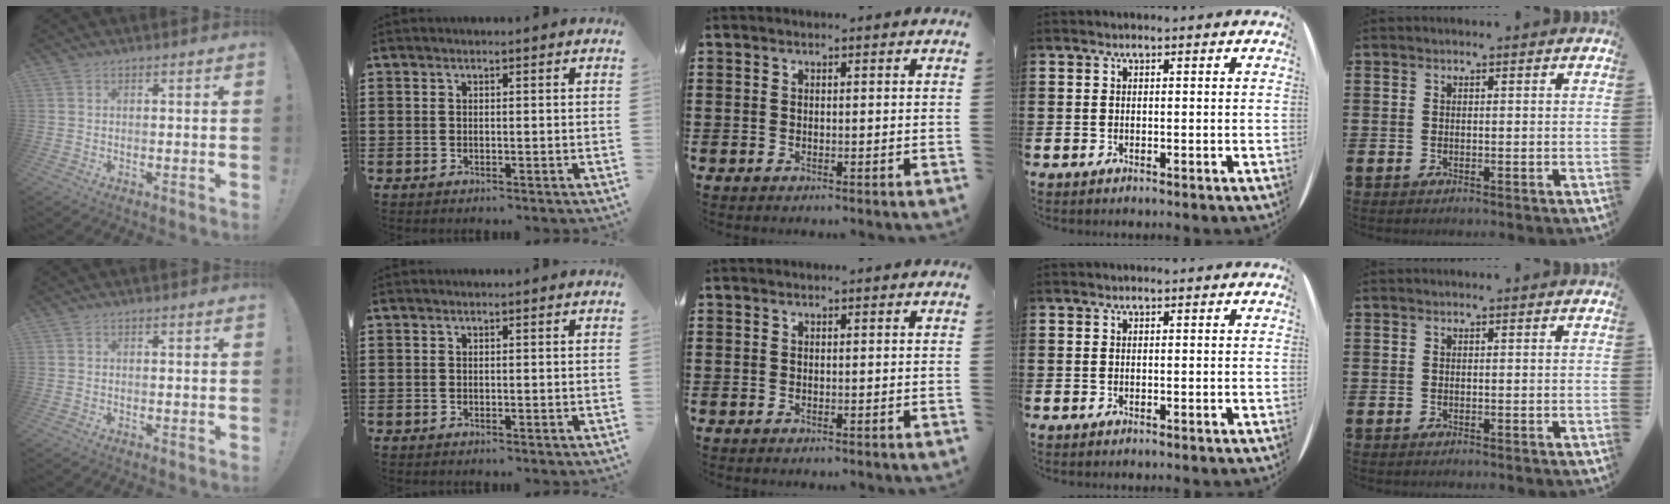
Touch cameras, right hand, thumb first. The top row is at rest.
{}